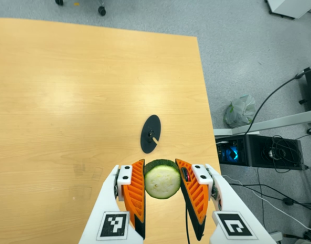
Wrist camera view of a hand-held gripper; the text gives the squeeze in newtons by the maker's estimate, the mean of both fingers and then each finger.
{"total": 11.0, "left": 9.6, "right": 12.4}